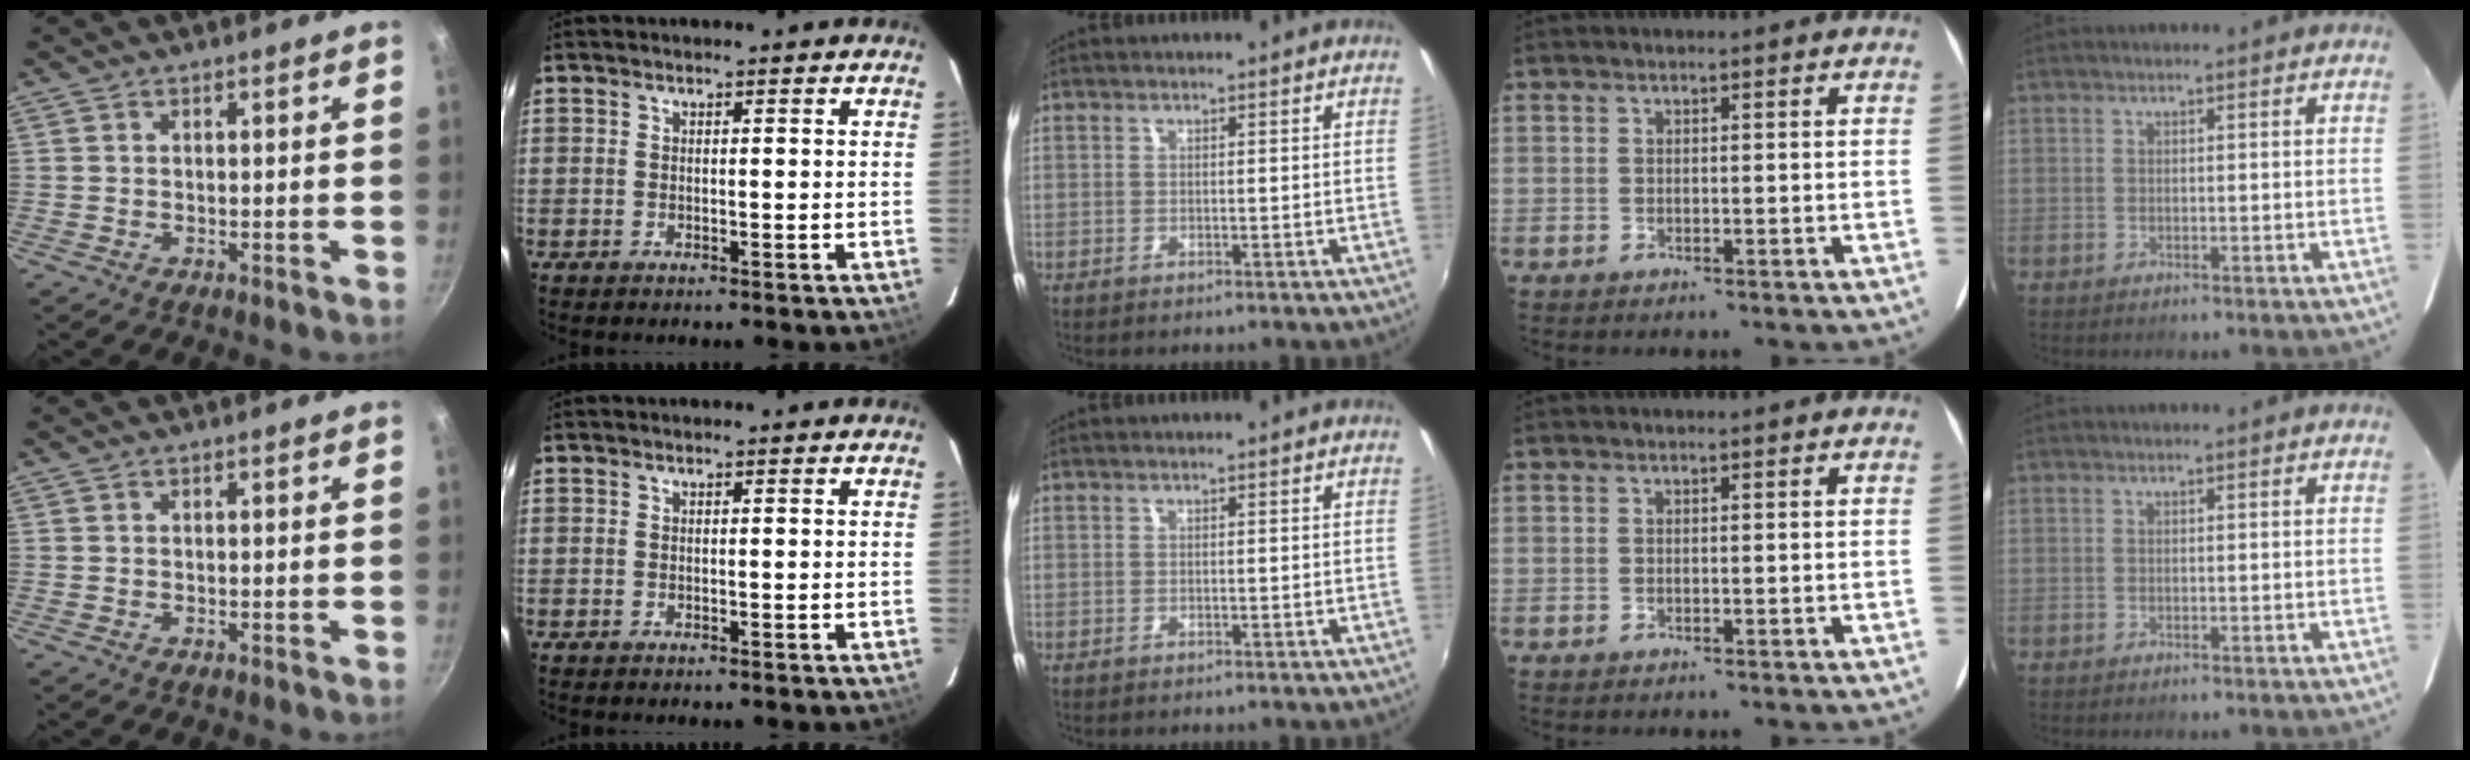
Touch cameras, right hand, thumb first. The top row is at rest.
{}